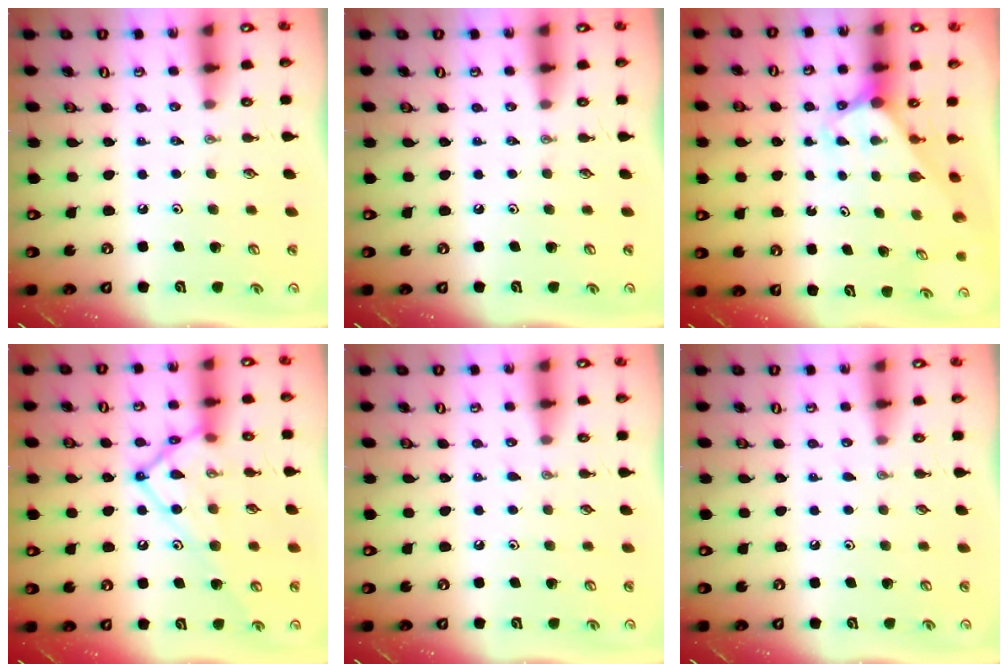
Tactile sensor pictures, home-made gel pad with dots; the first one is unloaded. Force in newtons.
{"total": 0.0}
{"total": 2.7, "press": 2.7, "slide": 0.1}
{"total": 16.5, "press": 16.4, "slide": 2.0}
{"total": 4.2, "press": 4.2, "slide": 0.5}
{"total": 2.8, "press": 2.8, "slide": 0.3}